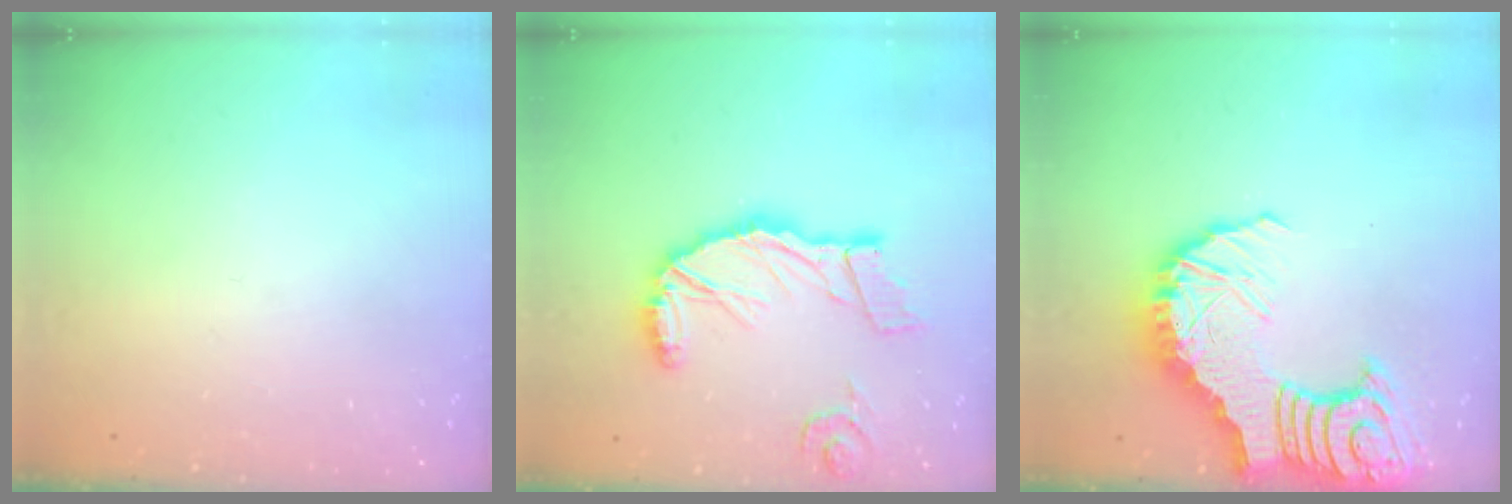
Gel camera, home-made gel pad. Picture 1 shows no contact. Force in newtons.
{"total": 16.6, "press": 16.5, "slide": 1.9}
{"total": 16.7, "press": 16.5, "slide": 2.3}